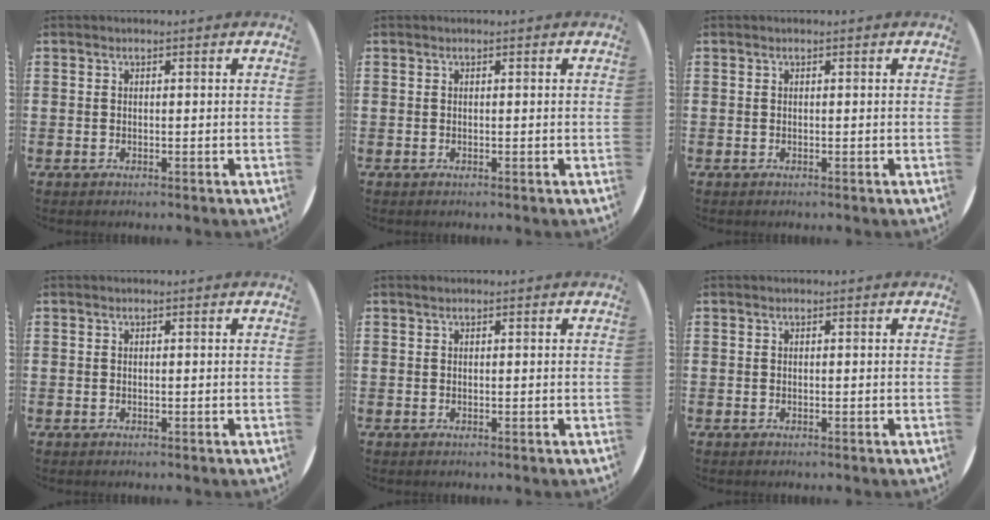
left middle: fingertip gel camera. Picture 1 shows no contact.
{"total": 0.0}
{"total": 0.0}
{"total": 0.0}
{"total": 0.0}
{"total": 0.0}